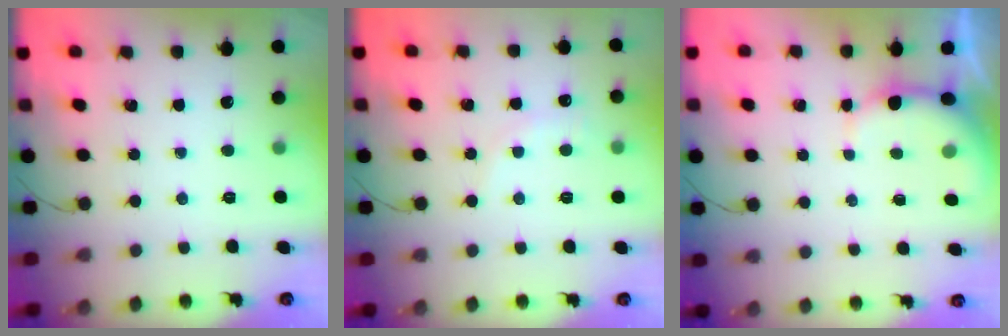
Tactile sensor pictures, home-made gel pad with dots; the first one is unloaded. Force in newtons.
{"total": 4.6, "press": 4.3, "slide": 1.4}
{"total": 3.4, "press": 3.2, "slide": 0.9}